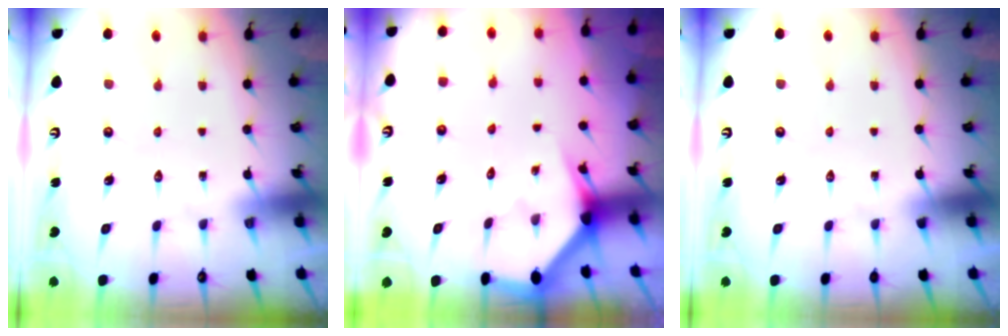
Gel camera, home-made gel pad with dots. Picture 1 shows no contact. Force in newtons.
{"total": 2.7, "press": 2.7, "slide": 0.1}
{"total": 0.0}